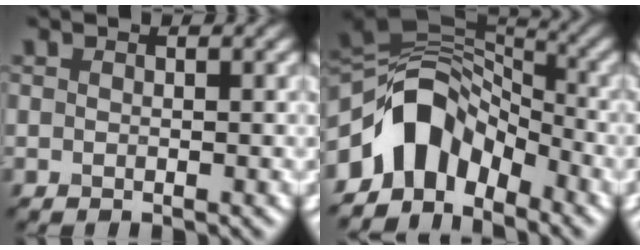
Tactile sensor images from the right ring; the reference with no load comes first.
{"total": 8.0, "force": [-4.2, 5.2, 4.4], "torque": [-0.056, 0.011, -0.088]}